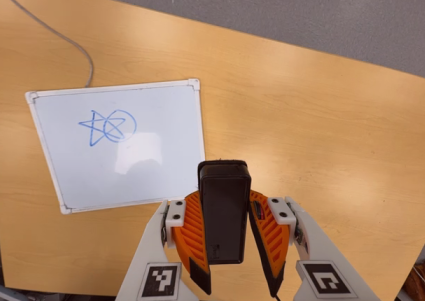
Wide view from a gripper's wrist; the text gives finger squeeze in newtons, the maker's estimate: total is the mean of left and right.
{"total": 9.0, "left": 7.6, "right": 10.5}